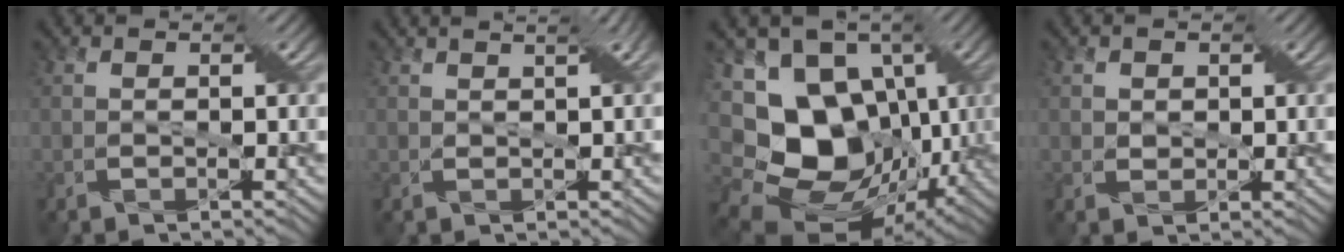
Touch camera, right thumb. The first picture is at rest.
{"total": 2.9, "force": [1.9, 0.0, 2.2], "torque": [-0.031, 0.016, 0.027]}
{"total": 19.0, "force": [-2.9, 14.1, 12.3], "torque": [-0.262, -0.015, -0.036]}
{"total": 2.0, "force": [1.0, 1.5, 0.6], "torque": [-0.020, 0.005, 0.014]}